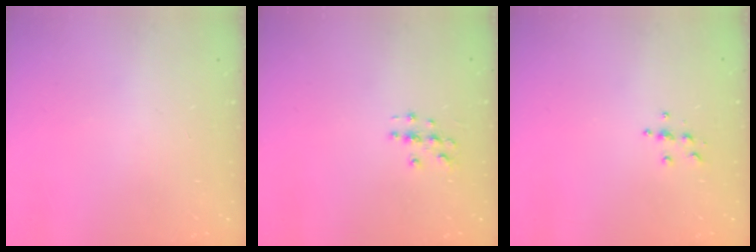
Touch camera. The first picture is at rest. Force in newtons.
{"total": 3.0, "press": 3.0, "slide": 0.3}
{"total": 3.8, "press": 3.8, "slide": 0.4}